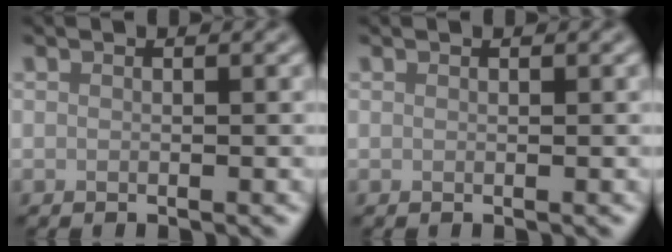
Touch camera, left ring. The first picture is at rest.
{"total": 0.0}